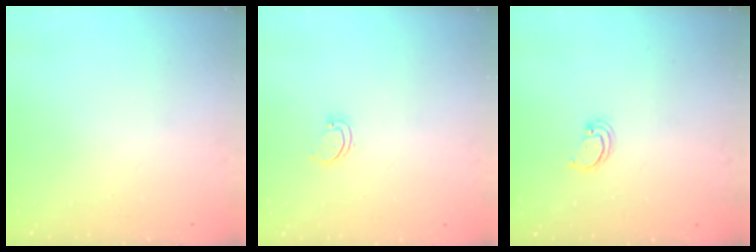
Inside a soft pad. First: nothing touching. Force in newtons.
{"total": 1.7, "press": 1.7, "slide": 0.3}
{"total": 2.2, "press": 2.2, "slide": 0.2}